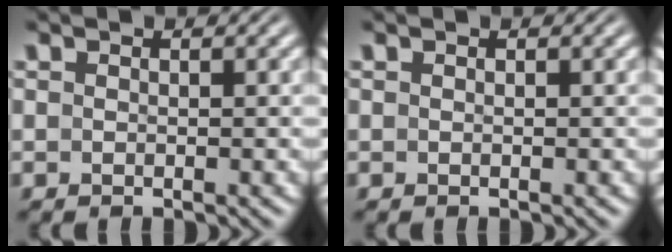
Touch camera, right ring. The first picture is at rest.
{"total": 0.0}